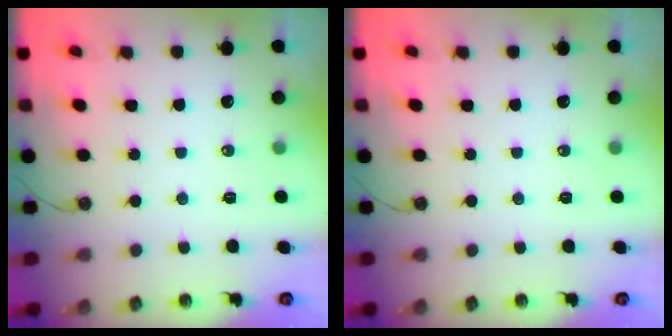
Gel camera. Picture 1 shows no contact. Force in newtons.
{"total": 0.0}